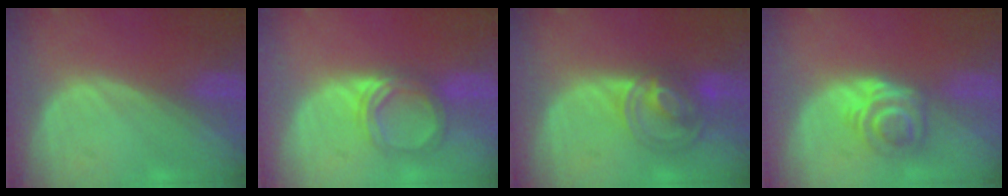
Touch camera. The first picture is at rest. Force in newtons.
{"total": 5.3, "press": 5.0, "slide": 1.8}
{"total": 7.3, "press": 6.3, "slide": 3.7}
{"total": 6.1, "press": 5.0, "slide": 3.5}